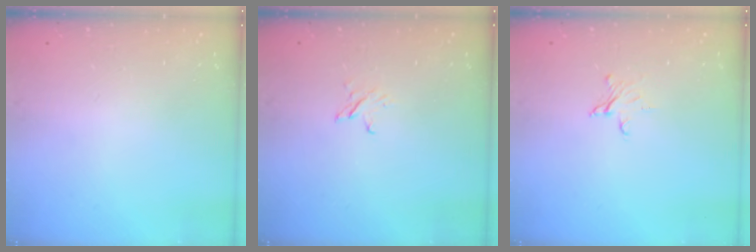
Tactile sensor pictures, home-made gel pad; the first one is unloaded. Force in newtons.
{"total": 2.4, "press": 2.4, "slide": 0.3}
{"total": 3.2, "press": 3.2, "slide": 0.2}